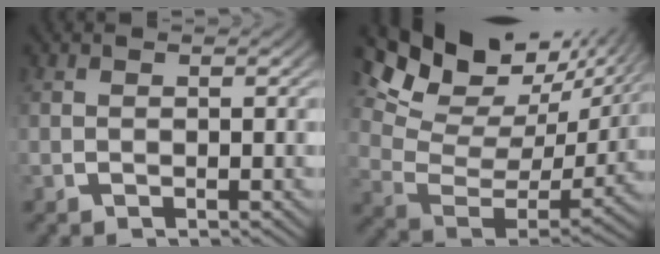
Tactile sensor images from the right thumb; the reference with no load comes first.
{"total": 10.2, "force": [4.3, 5.8, 7.2], "torque": [-0.129, 0.000, 0.068]}